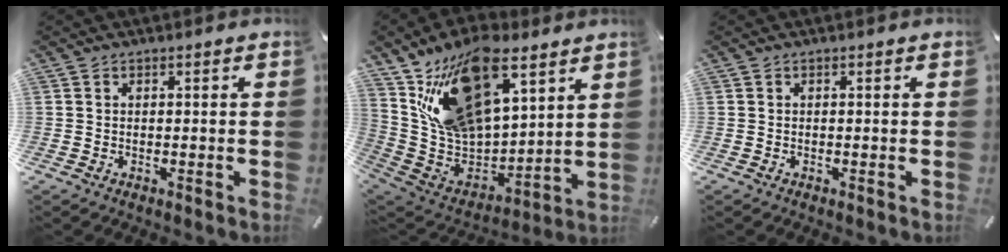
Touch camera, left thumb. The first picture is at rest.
{"total": 21.5, "force": [12.7, 12.3, 12.1], "torque": [-0.216, -0.068, 0.238]}
{"total": 0.0}